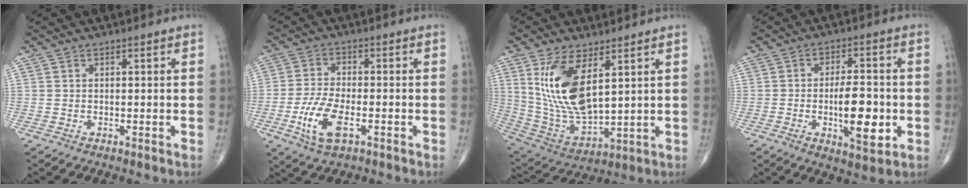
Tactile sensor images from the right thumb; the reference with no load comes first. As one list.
[{"total": 8.8, "force": [-3.2, 3.8, 7.2], "torque": [-0.158, 0.006, -0.057]}, {"total": 15.7, "force": [5.3, 6.9, 13.1], "torque": [-0.249, -0.027, 0.123]}, {"total": 11.1, "force": [-2.2, 4.2, 10.0], "torque": [-0.147, 0.009, -0.028]}]